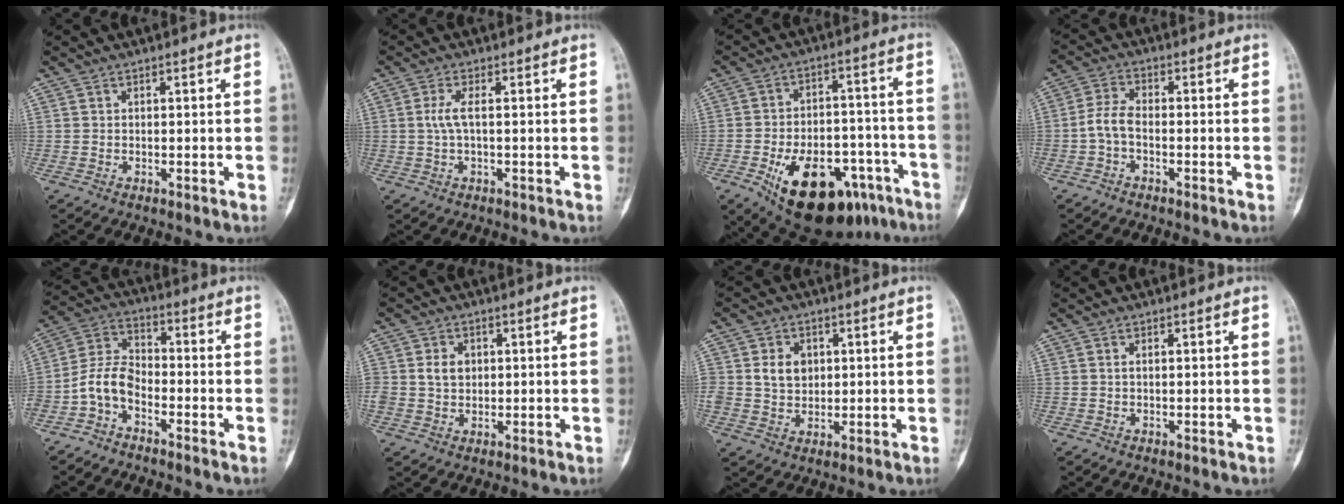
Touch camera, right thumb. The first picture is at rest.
{"total": 2.8, "force": [0.1, 0.6, 2.7], "torque": [-0.073, 0.005, 0.002]}
{"total": 22.6, "force": [-11.9, 11.9, 15.0], "torque": [-0.195, 0.058, -0.167]}
{"total": 4.2, "force": [-1.3, 2.2, 3.3], "torque": [-0.070, 0.021, -0.035]}
{"total": 7.3, "force": [-3.7, 4.4, 4.6], "torque": [-0.090, 0.051, -0.087]}
{"total": 4.1, "force": [0.8, 3.4, 2.2], "torque": [-0.024, 0.002, 0.014]}
{"total": 6.0, "force": [1.4, 4.9, 3.3], "torque": [-0.034, -0.004, 0.026]}
{"total": 0.5, "force": [0.1, 0.2, 0.5], "torque": [-0.012, 0.002, 0.002]}